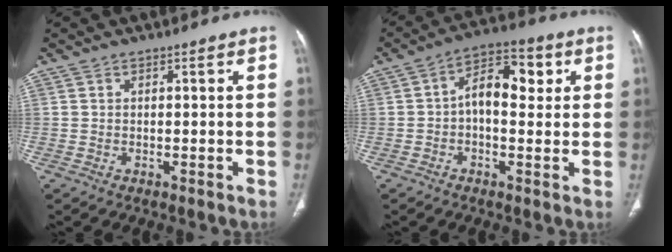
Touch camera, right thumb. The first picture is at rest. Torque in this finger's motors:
{"motor_torque": [0.03, 0.07, 0.45, -0.33, 0.17]}